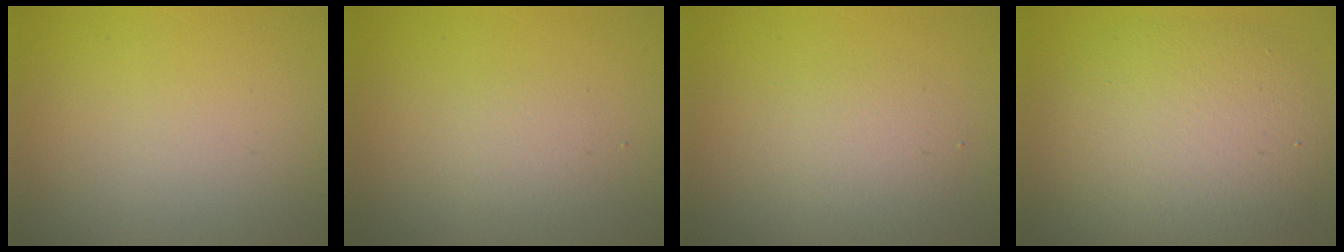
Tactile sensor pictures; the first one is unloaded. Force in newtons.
{"total": 1.5, "press": 1.4, "slide": 0.1}
{"total": 2.3, "press": 2.3, "slide": 0.2}
{"total": 8.5, "press": 8.4, "slide": 0.6}